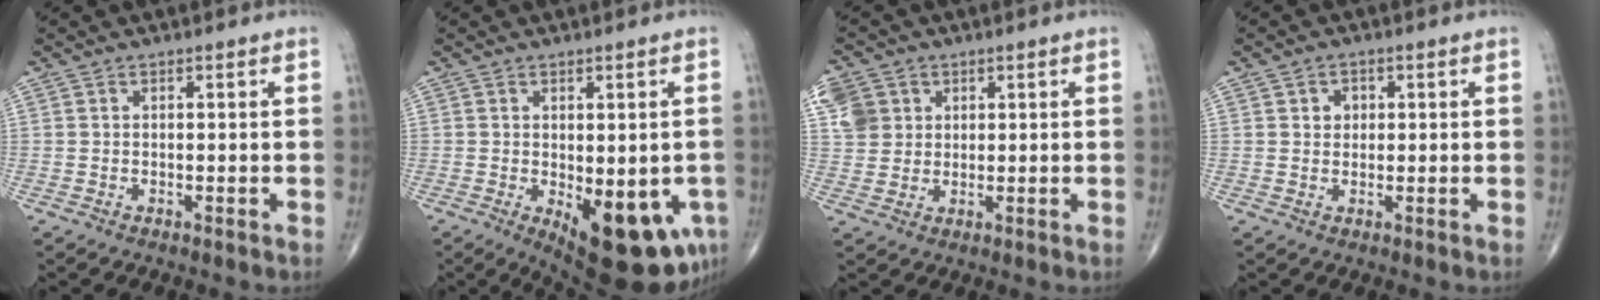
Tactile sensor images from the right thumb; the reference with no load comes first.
{"total": 15.5, "force": [-5.3, 6.5, 13.0], "torque": [-0.126, -0.008, -0.052]}
{"total": 6.9, "force": [2.4, 6.0, 2.4], "torque": [-0.028, 0.002, 0.049]}
{"total": 2.4, "force": [0.6, 2.1, 1.1], "torque": [0.000, 0.000, 0.008]}